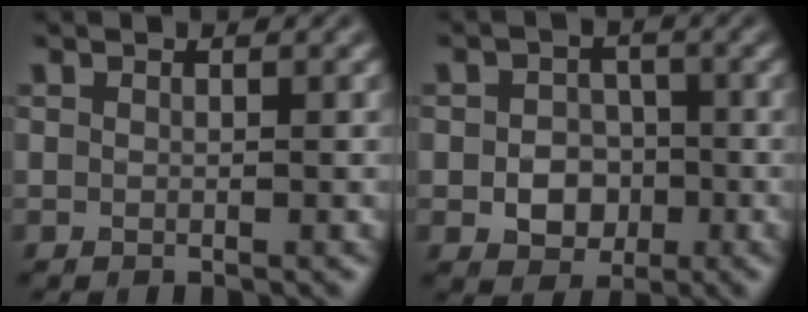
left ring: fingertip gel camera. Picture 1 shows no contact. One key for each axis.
{"total": 3.8, "fx": -1.0, "fy": 3.1, "fz": 2.1, "tx": -0.026, "ty": -0.004, "tz": -0.018}